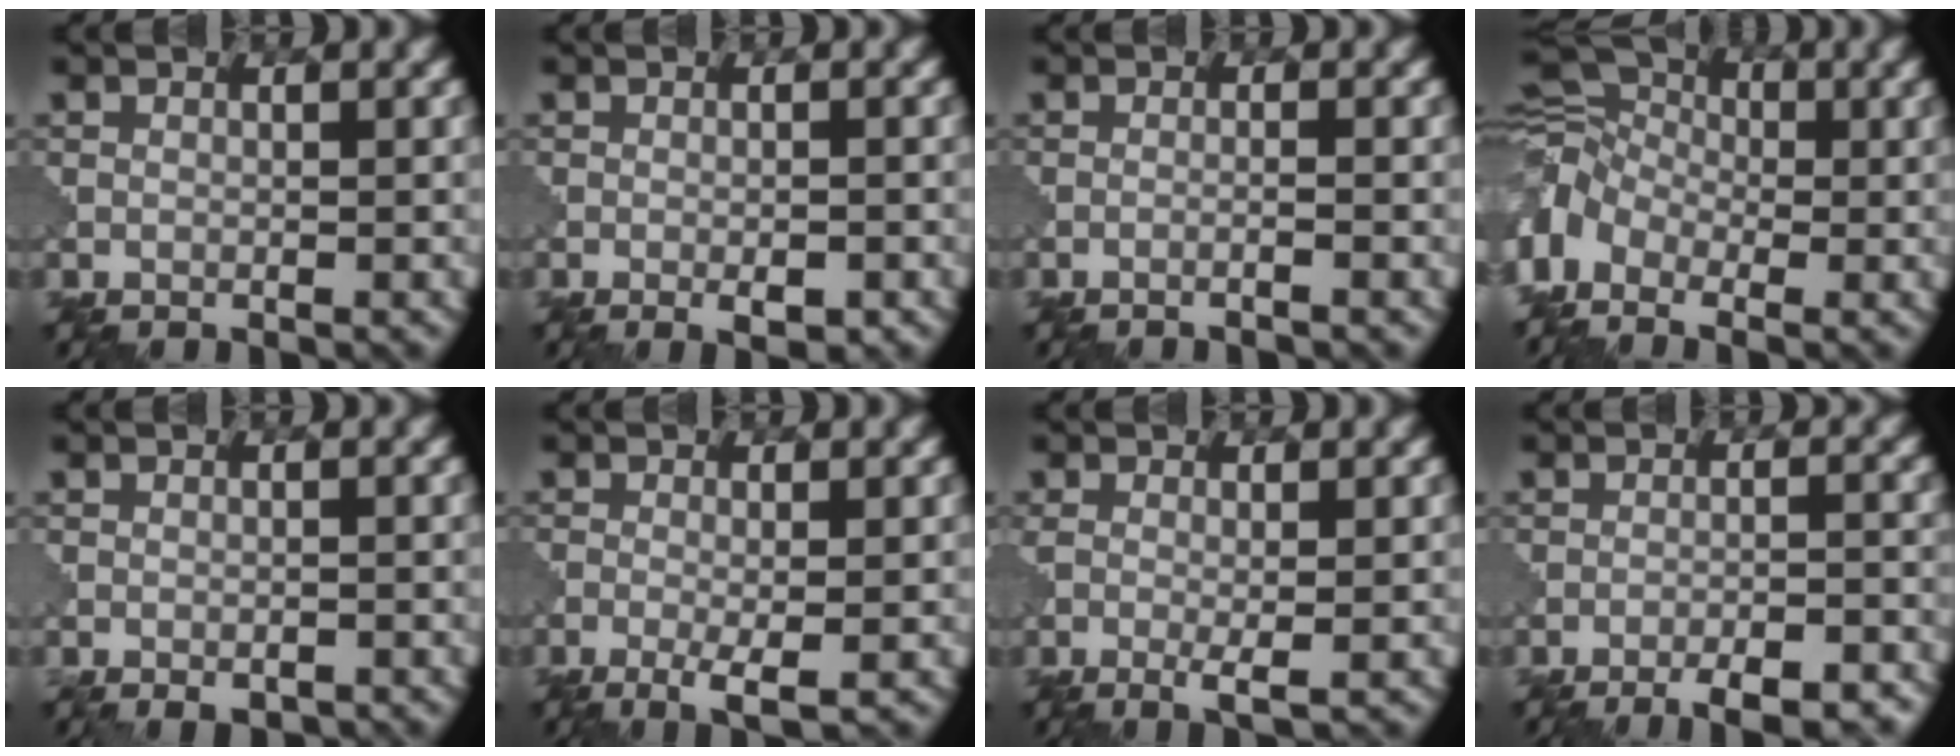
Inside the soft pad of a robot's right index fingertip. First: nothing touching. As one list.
[{"total": 1.3, "force": [-1.1, 0.0, 0.8], "torque": [-0.012, -0.004, -0.009]}, {"total": 1.1, "force": [-0.7, 0.3, 0.8], "torque": [0.014, -0.002, -0.039]}, {"total": 5.4, "force": [-1.8, 3.9, 3.2], "torque": [-0.083, 0.011, -0.037]}, {"total": 1.2, "force": [-1.2, 0.3, 0.3], "torque": [-0.008, -0.008, -0.008]}, {"total": 2.4, "force": [-1.3, 0.3, 2.0], "torque": [-0.043, -0.010, -0.019]}, {"total": 1.9, "force": [-0.6, 0.2, 1.8], "torque": [-0.040, -0.005, -0.008]}, {"total": 5.9, "force": [-5.0, 1.4, 2.7], "torque": [-0.016, 0.005, -0.060]}]